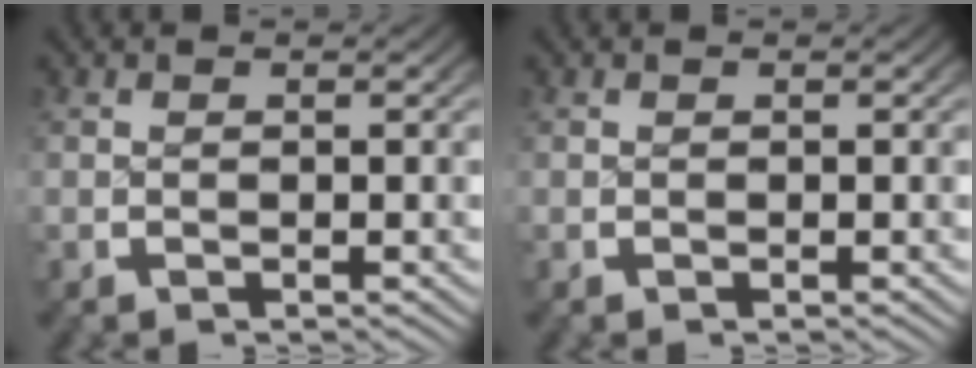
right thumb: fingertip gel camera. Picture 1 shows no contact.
{"total": 0.0}